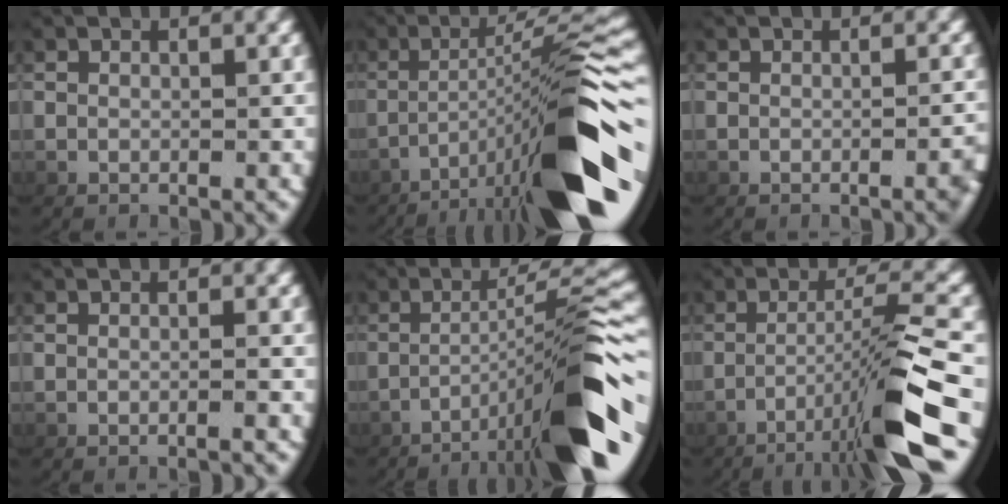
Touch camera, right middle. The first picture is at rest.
{"total": 12.1, "force": [-4.3, 1.6, 11.2], "torque": [-0.158, 0.007, -0.055]}
{"total": 1.5, "force": [-0.9, 0.1, 1.3], "torque": [-0.015, 0.006, -0.016]}
{"total": 0.8, "force": [-0.6, -0.2, 0.5], "torque": [-0.004, 0.007, -0.013]}
{"total": 9.7, "force": [-3.8, 0.5, 8.9], "torque": [-0.126, 0.015, -0.054]}
{"total": 7.1, "force": [-2.7, -0.2, 6.5], "torque": [-0.104, 0.005, -0.033]}